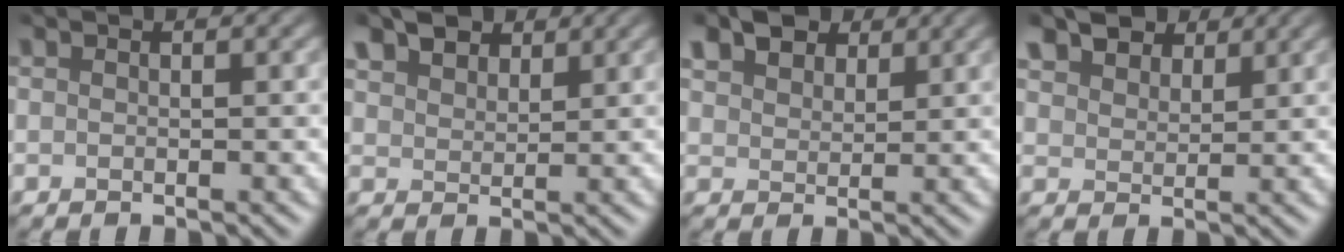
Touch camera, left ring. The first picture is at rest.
{"total": 3.8, "force": [2.8, 2.0, 1.6], "torque": [-0.043, 0.013, 0.051]}
{"total": 5.2, "force": [3.6, 2.9, 2.5], "torque": [-0.065, 0.012, 0.062]}
{"total": 5.2, "force": [4.0, 2.6, 2.1], "torque": [-0.060, 0.004, 0.075]}